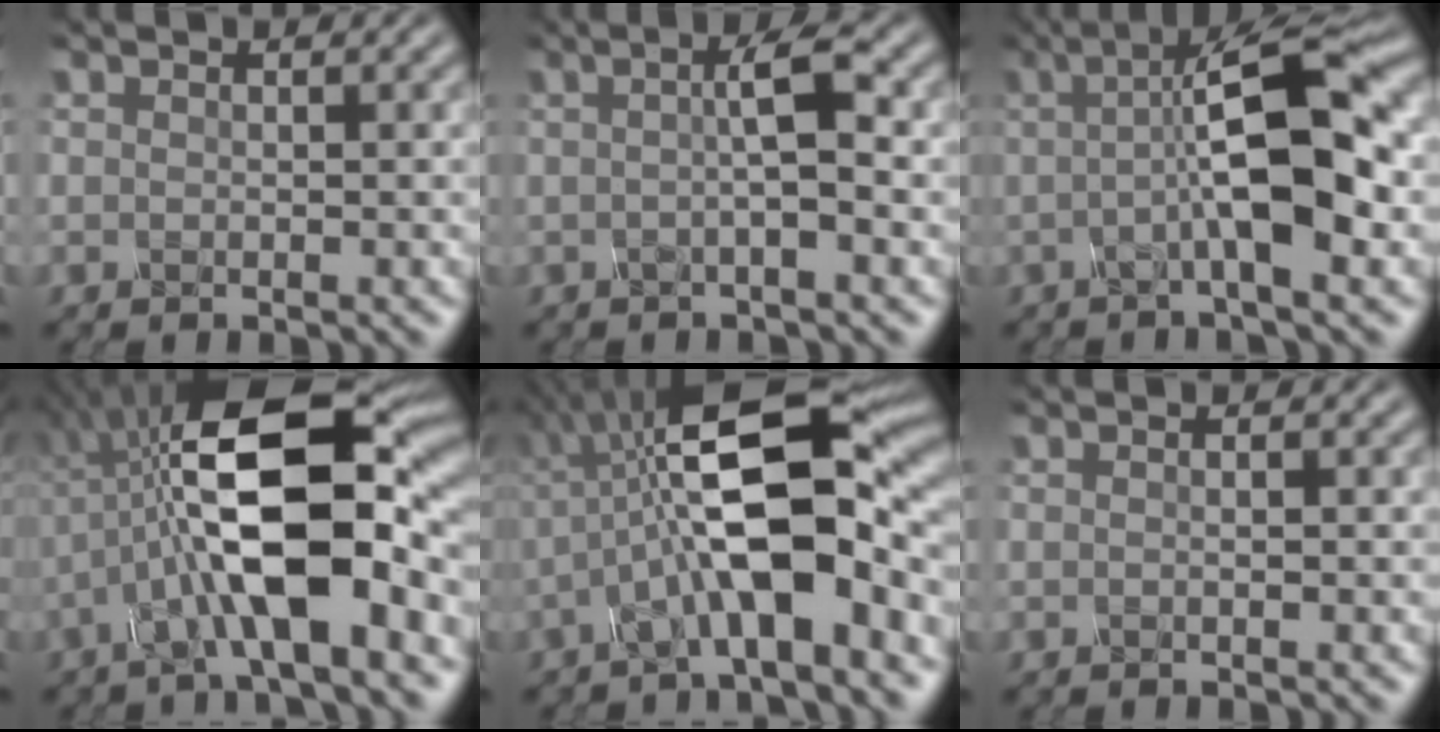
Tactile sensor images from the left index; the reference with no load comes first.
{"total": 3.8, "force": [0.4, 0.6, 3.7], "torque": [-0.057, 0.003, 0.001]}
{"total": 9.2, "force": [0.2, 2.1, 8.9], "torque": [-0.129, 0.021, -0.011]}
{"total": 13.7, "force": [-1.0, 5.4, 12.6], "torque": [-0.200, 0.011, -0.029]}
{"total": 13.6, "force": [-0.9, 4.9, 12.6], "torque": [-0.204, 0.014, -0.027]}
{"total": 1.9, "force": [0.6, 1.0, 1.6], "torque": [0.001, 0.002, -0.016]}